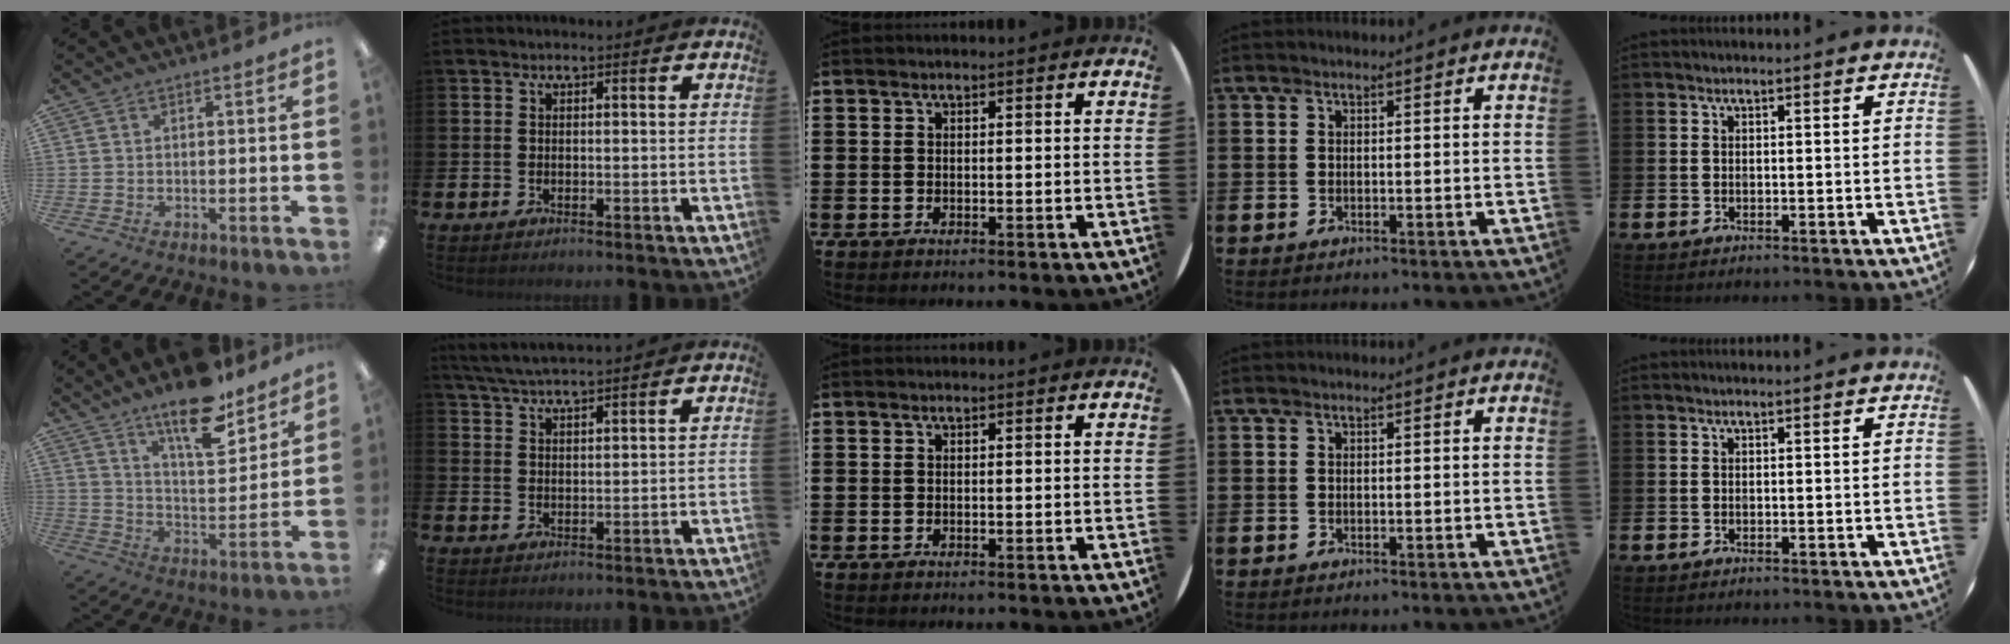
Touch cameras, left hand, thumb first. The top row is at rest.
{"thumb": {"total": 16.3, "force": [12.2, 5.4, 9.4], "torque": [-0.142, -0.074, 0.204]}, "index": {"total": 4.8, "force": [4.7, 0.1, 1.2], "torque": [-0.036, -0.018, 0.084]}}